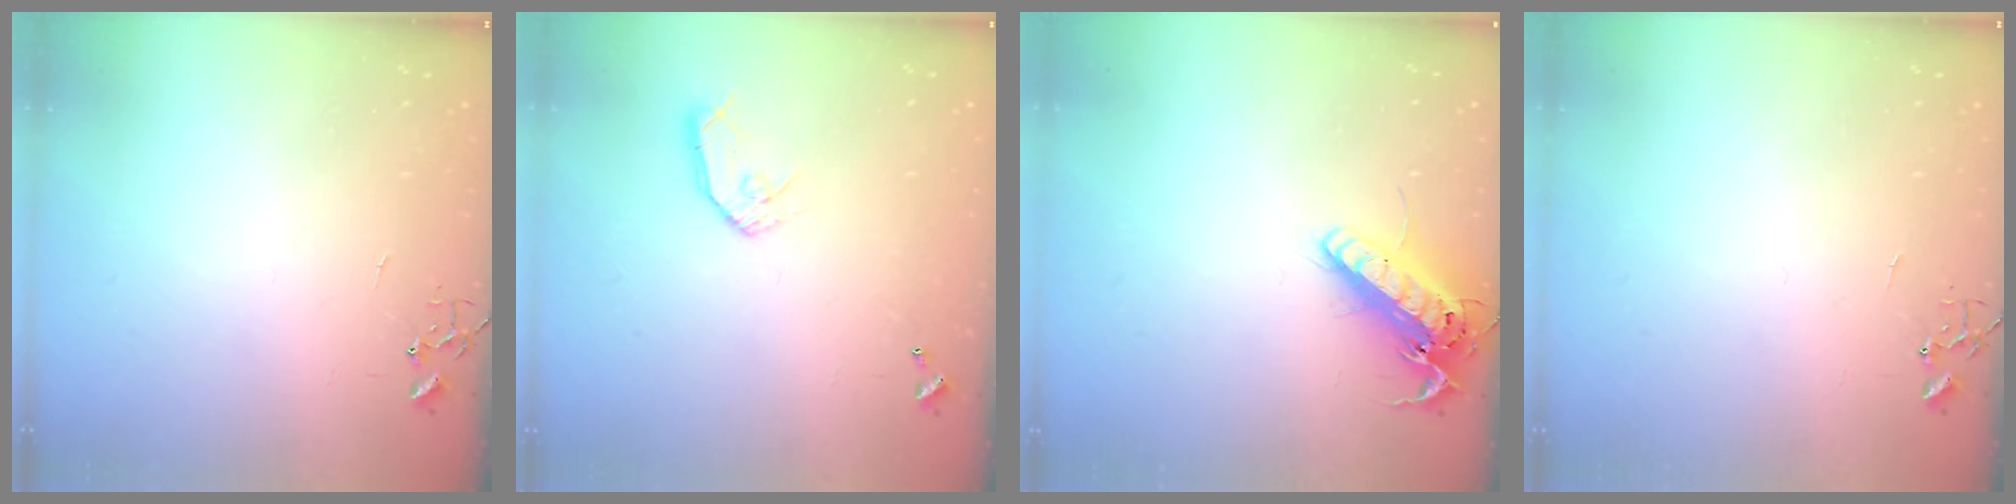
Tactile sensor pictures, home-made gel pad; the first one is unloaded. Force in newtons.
{"total": 8.8, "press": 8.8, "slide": 0.6}
{"total": 16.4, "press": 16.2, "slide": 2.7}
{"total": 0.0}